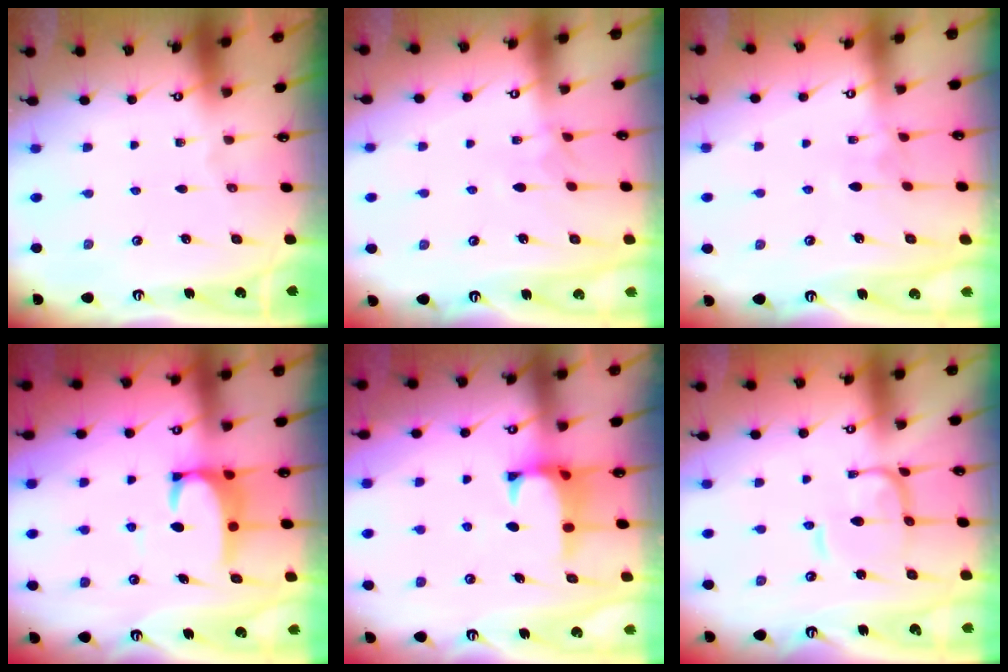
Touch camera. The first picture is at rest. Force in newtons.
{"total": 2.1, "press": 2.1, "slide": 0.4}
{"total": 3.0, "press": 2.9, "slide": 0.3}
{"total": 4.5, "press": 4.4, "slide": 1.1}
{"total": 0.9, "press": 0.3, "slide": 0.8}
{"total": 2.2, "press": 2.2, "slide": 0.5}